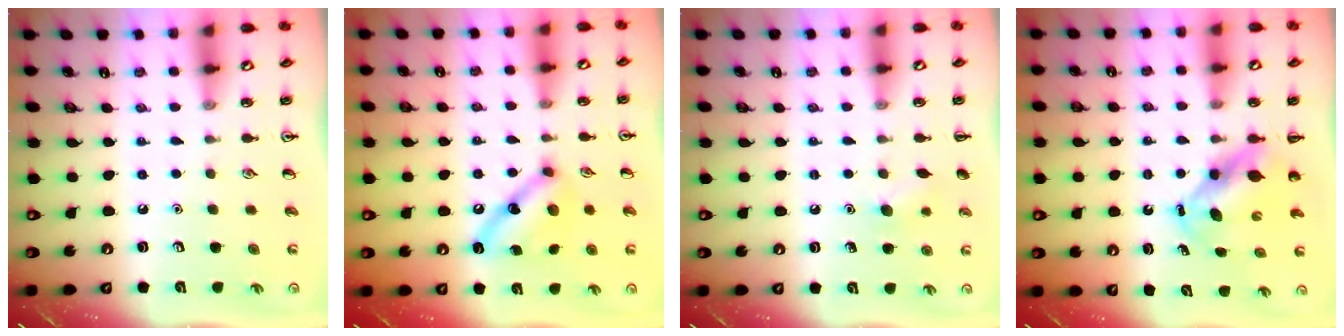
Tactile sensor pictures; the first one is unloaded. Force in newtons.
{"total": 10.3, "press": 10.3, "slide": 0.5}
{"total": 7.5, "press": 7.2, "slide": 2.2}
{"total": 5.7, "press": 5.6, "slide": 1.1}